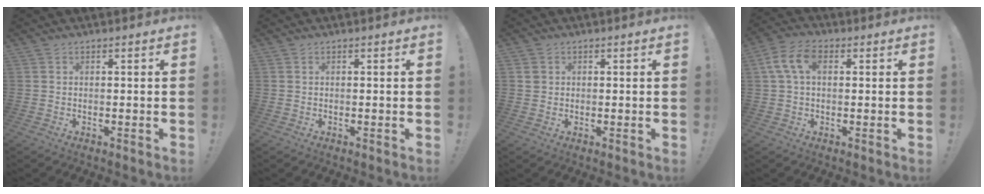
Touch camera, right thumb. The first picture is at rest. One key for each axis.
{"total": 0.0}
{"total": 1.8, "fx": 0.7, "fy": 1.6, "fz": 0.4, "tx": -0.002, "ty": 0.002, "tz": 0.012}
{"total": 9.1, "fx": 2.3, "fy": 5.5, "fz": 6.9, "tx": -0.142, "ty": 0.012, "tz": 0.045}